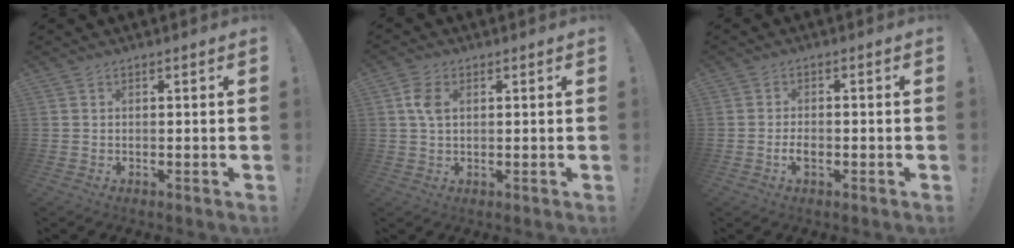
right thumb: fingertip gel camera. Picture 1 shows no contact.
{"total": 5.4, "force": [1.5, 3.1, 4.1], "torque": [-0.076, 0.001, 0.025]}
{"total": 3.0, "force": [-1.4, 1.3, 2.3], "torque": [-0.050, 0.006, -0.025]}